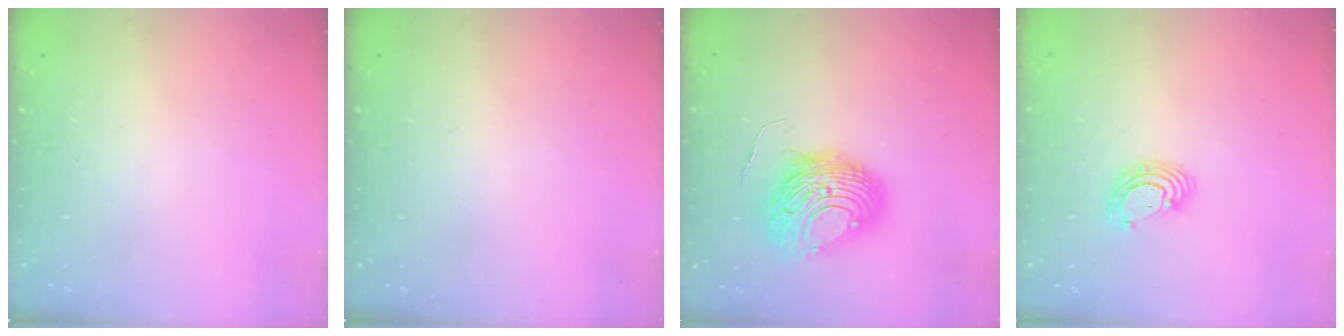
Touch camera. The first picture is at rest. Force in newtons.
{"total": 0.0}
{"total": 11.4, "press": 11.3, "slide": 0.8}
{"total": 5.3, "press": 5.3, "slide": 0.2}